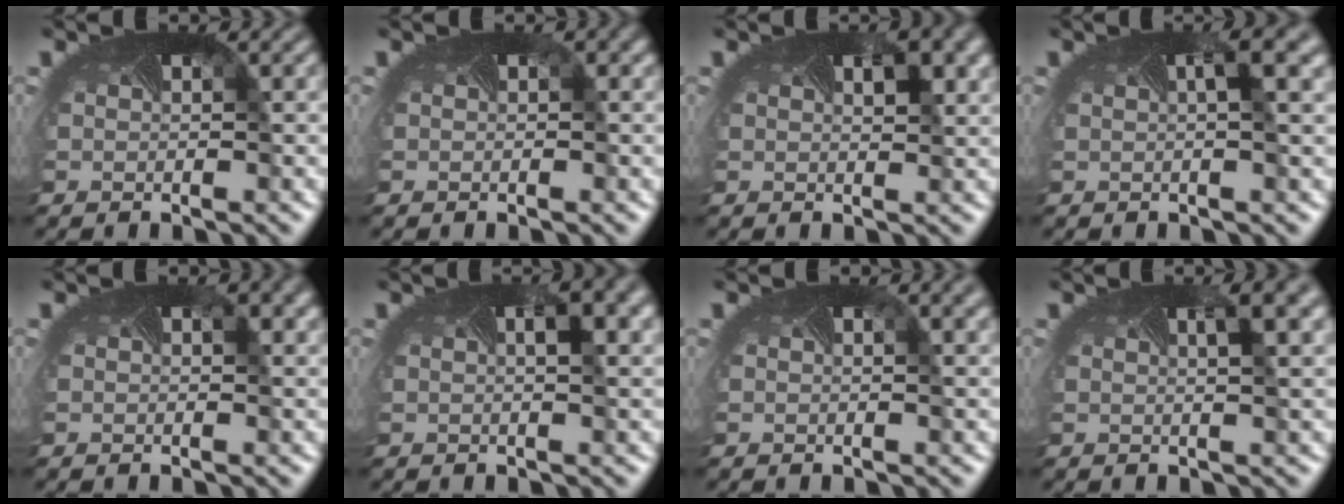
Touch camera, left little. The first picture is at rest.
{"total": 0.8, "force": [0.3, 0.5, 0.6], "torque": [0.002, 0.007, -0.003]}
{"total": 2.5, "force": [1.1, 0.8, 2.2], "torque": [-0.037, -0.006, 0.017]}
{"total": 3.0, "force": [1.0, 0.5, 2.7], "torque": [-0.031, 0.002, 0.011]}
{"total": 0.9, "force": [0.5, 0.3, 0.8], "torque": [-0.005, -0.004, 0.007]}
{"total": 3.6, "force": [1.3, 1.2, 3.1], "torque": [-0.035, 0.004, 0.013]}
{"total": 2.1, "force": [1.1, 0.8, 1.6], "torque": [-0.010, 0.005, -0.003]}
{"total": 3.8, "force": [1.7, 1.1, 3.2], "torque": [-0.031, 0.004, 0.014]}